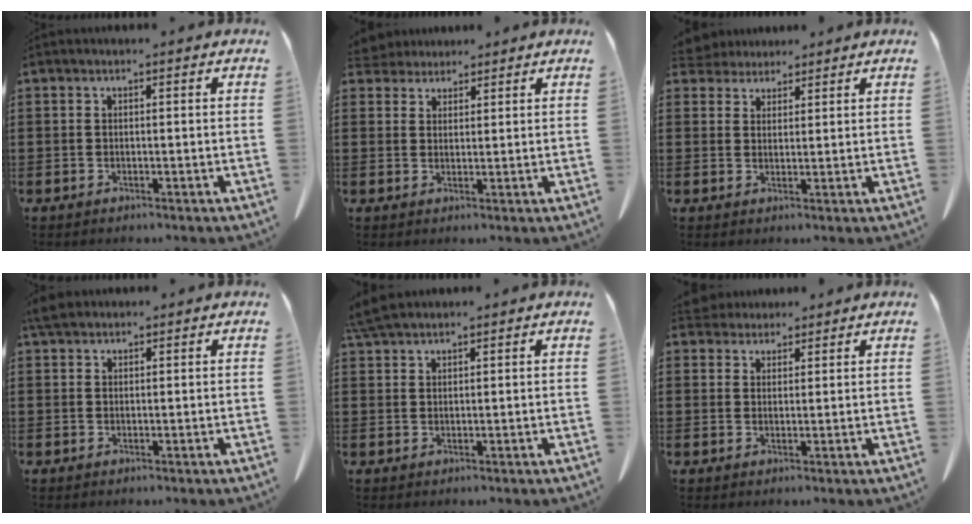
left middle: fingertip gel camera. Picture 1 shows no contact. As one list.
[{"total": 2.9, "force": [2.7, 0.9, -0.1], "torque": [-0.009, -0.003, 0.052]}, {"total": 3.1, "force": [2.9, 1.1, 0.0], "torque": [-0.012, -0.005, 0.056]}, {"total": 2.4, "force": [1.9, 1.0, 1.0], "torque": [-0.026, 0.005, 0.039]}, {"total": 3.6, "force": [3.1, 0.7, 1.7], "torque": [-0.042, 0.000, 0.061]}, {"total": 2.8, "force": [2.6, 1.0, 0.0], "torque": [0.001, -0.003, 0.049]}]